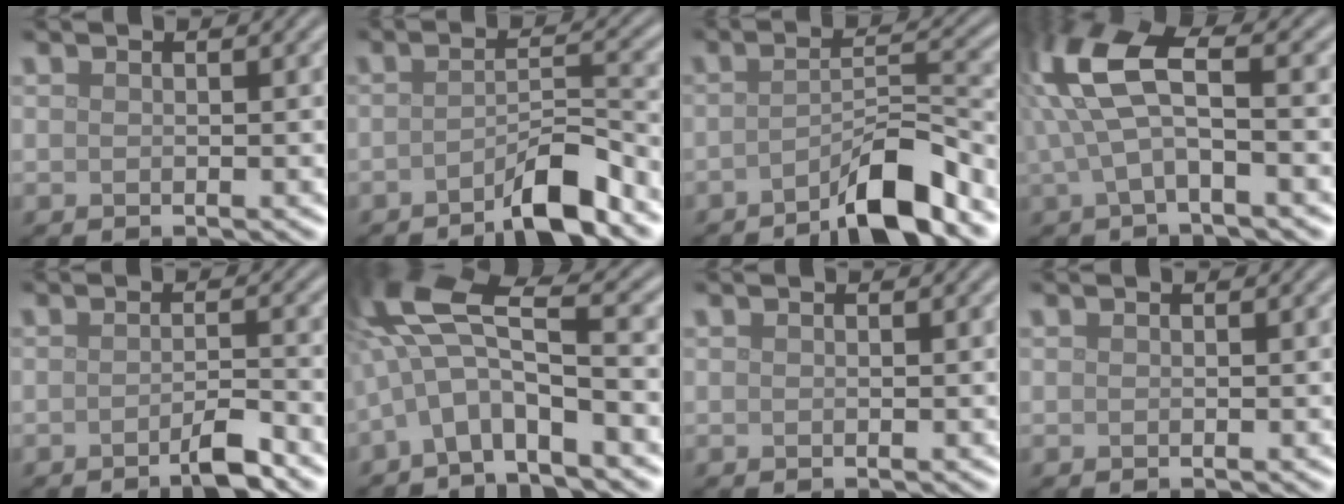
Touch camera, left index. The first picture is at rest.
{"total": 4.5, "force": [-3.1, 0.7, 3.2], "torque": [-0.049, 0.010, -0.061]}
{"total": 5.5, "force": [-3.7, 0.8, 4.0], "torque": [-0.060, 0.012, -0.070]}
{"total": 6.5, "force": [0.8, 2.5, 5.9], "torque": [-0.132, 0.016, 0.008]}
{"total": 2.4, "force": [-1.5, 0.4, 1.8], "torque": [-0.027, 0.001, -0.033]}
{"total": 7.9, "force": [-1.7, 2.3, 7.4], "torque": [-0.142, 0.028, -0.049]}
{"total": 0.0}
{"total": 0.0}